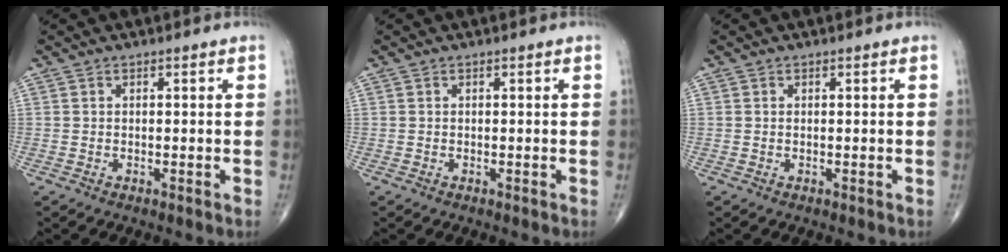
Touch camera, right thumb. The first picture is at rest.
{"total": 0.0}
{"total": 0.0}